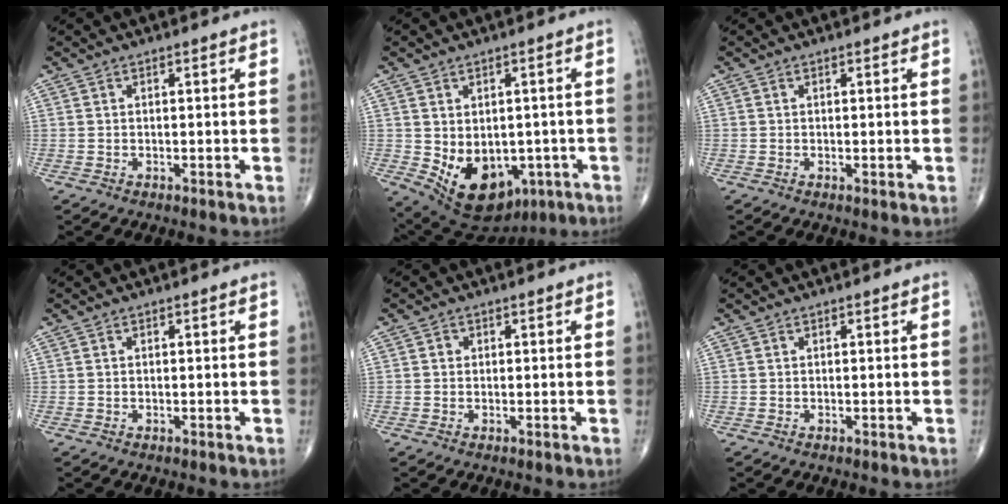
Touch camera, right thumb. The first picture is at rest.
{"total": 13.6, "force": [-3.4, 9.5, 9.1], "torque": [-0.120, -0.002, -0.022]}
{"total": 0.6, "force": [0.0, 0.1, 0.6], "torque": [-0.013, -0.004, 0.000]}
{"total": 0.0}
{"total": 1.0, "force": [0.1, 0.9, 0.3], "torque": [0.000, 0.002, 0.000]}
{"total": 0.0}